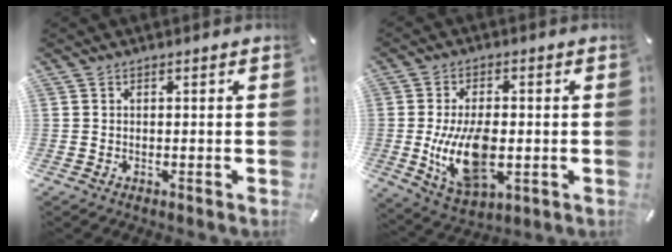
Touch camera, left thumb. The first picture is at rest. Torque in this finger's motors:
{"motor_torque": [0.36, 2.18, 1.81, 0.15, 0.27]}